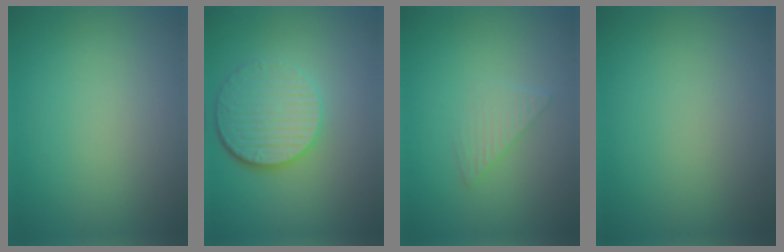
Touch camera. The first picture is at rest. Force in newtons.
{"total": 5.4, "press": 4.0, "slide": 3.6}
{"total": 1.6, "press": 1.6, "slide": 0.1}
{"total": 0.0}